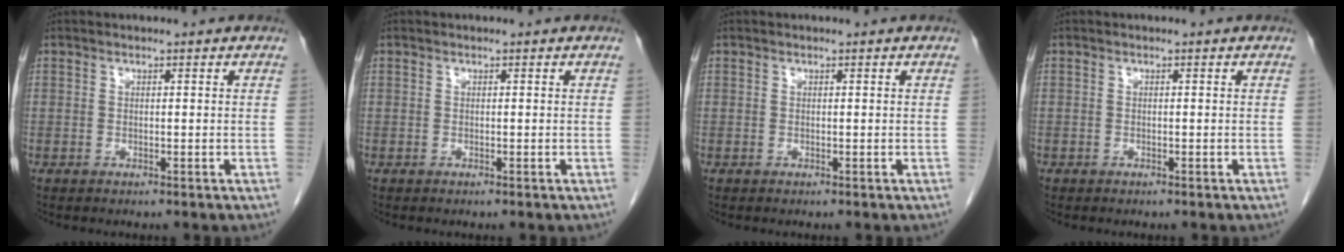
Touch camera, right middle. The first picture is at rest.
{"total": 0.0}
{"total": 0.0}
{"total": 0.0}